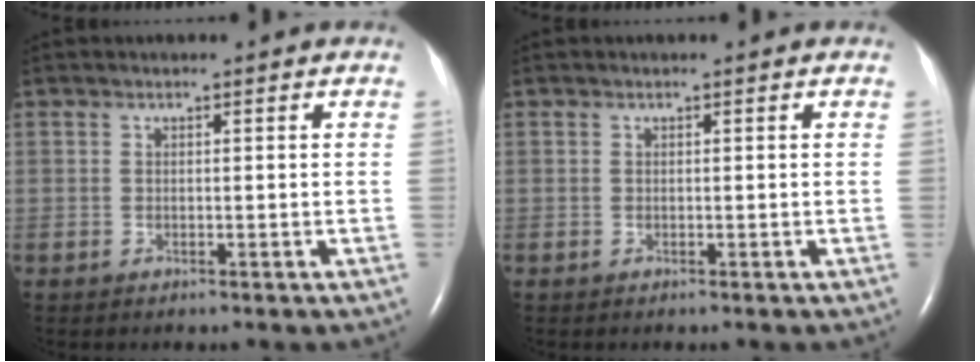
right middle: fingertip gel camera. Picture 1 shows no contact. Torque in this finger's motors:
{"motor_torque": [0.00, 0.00, -0.01, 0.00]}